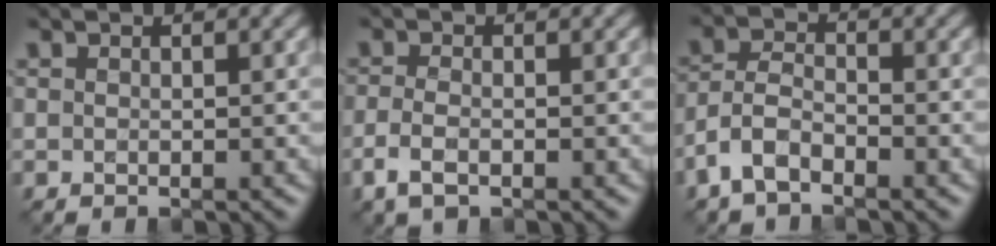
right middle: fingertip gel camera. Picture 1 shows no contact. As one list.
[{"total": 2.4, "force": [-1.2, 1.1, 1.8], "torque": [-0.045, -0.006, -0.029]}, {"total": 3.5, "force": [-2.2, 1.5, 2.2], "torque": [-0.044, 0.005, -0.056]}]